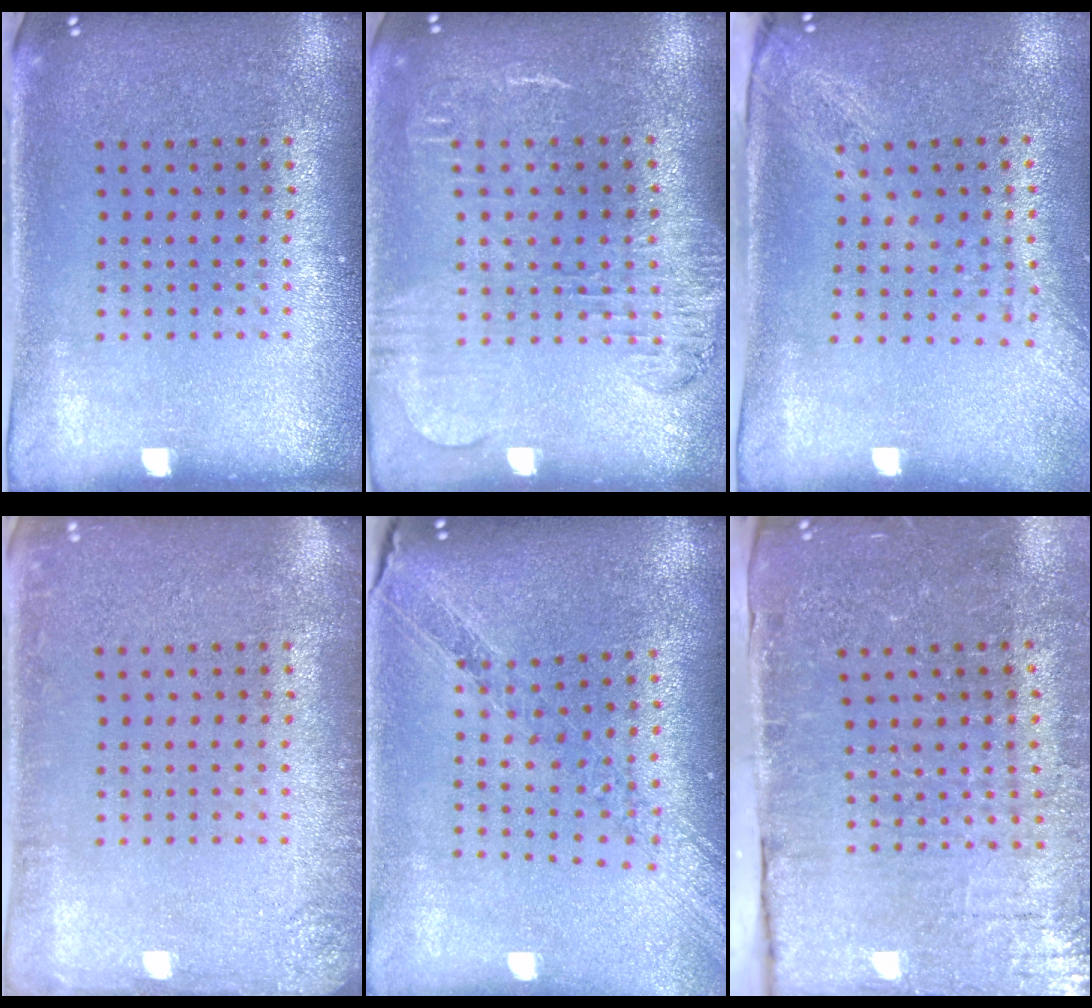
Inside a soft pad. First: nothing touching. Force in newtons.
{"total": 1.7, "press": 1.5, "slide": 0.8}
{"total": 2.0, "press": 1.6, "slide": 1.2}
{"total": 1.7, "press": 1.7, "slide": 0.3}
{"total": 1.2, "press": 1.2, "slide": 0.1}
{"total": 4.3, "press": 4.1, "slide": 1.2}